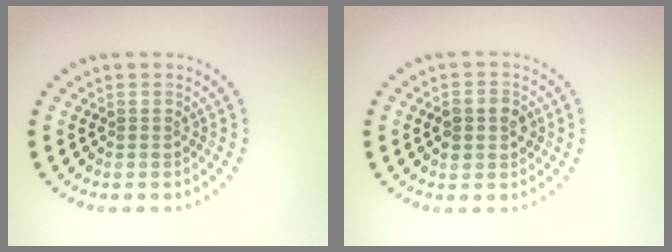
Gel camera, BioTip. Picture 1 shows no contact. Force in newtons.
{"total": 2.7, "press": 2.7, "slide": 0.2}